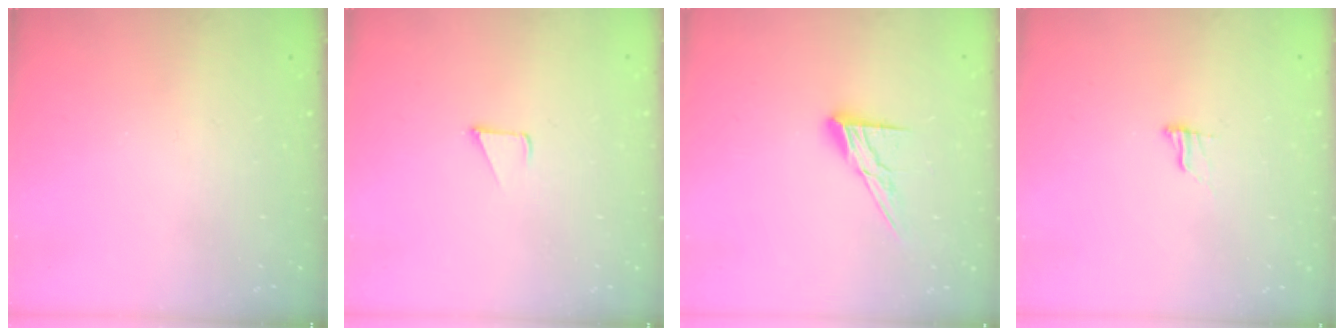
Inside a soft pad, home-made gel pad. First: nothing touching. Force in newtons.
{"total": 1.8, "press": 1.7, "slide": 0.1}
{"total": 9.8, "press": 9.8, "slide": 0.5}
{"total": 7.4, "press": 7.4, "slide": 0.8}